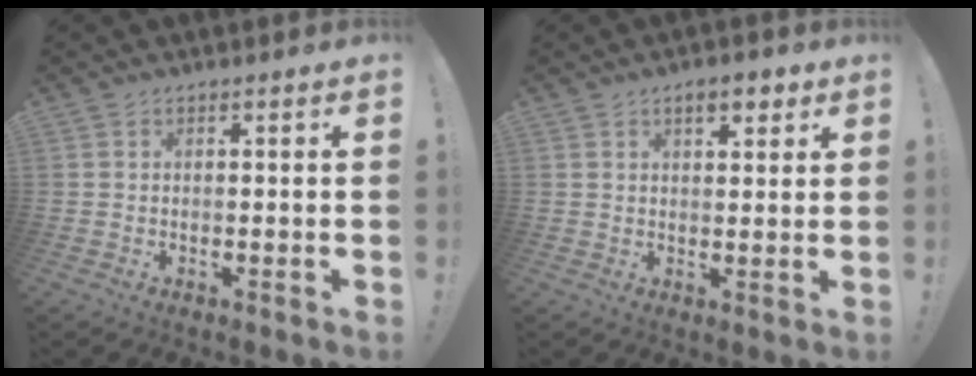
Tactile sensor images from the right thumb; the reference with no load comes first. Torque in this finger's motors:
{"motor_torque": [0.03, 1.30, 0.76, 0.16, -0.01]}